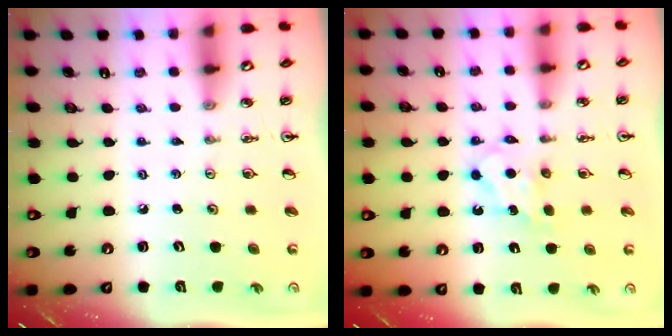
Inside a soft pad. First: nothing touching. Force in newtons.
{"total": 5.9, "press": 5.8, "slide": 1.3}